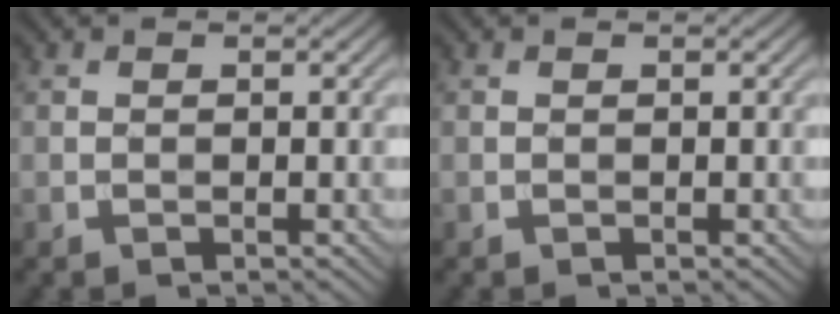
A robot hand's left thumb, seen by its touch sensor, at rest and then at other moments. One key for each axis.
{"total": 0.0}